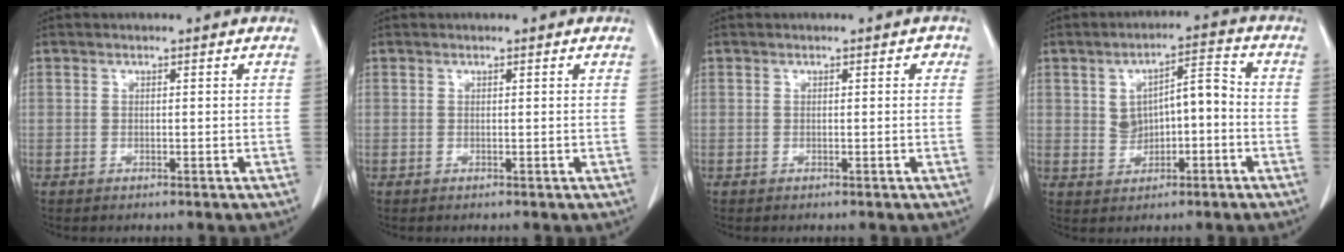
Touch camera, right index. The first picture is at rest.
{"total": 0.0}
{"total": 0.8, "force": [0.2, 0.5, 0.6], "torque": [-0.007, 0.008, 0.000]}
{"total": 6.7, "force": [-0.3, 3.4, 5.8], "torque": [-0.095, 0.029, 0.002]}